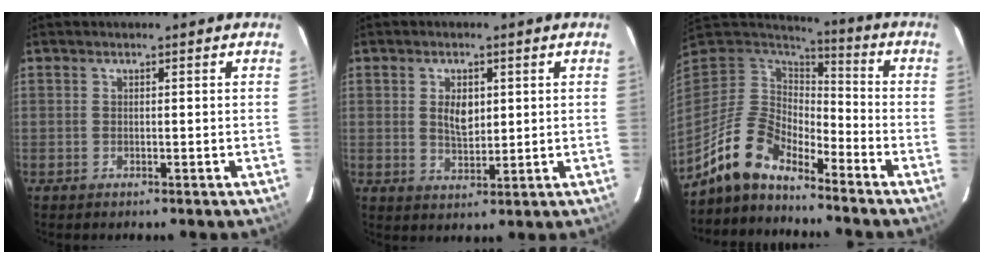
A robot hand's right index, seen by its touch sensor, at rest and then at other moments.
{"total": 4.7, "force": [1.0, 2.7, 3.6], "torque": [-0.063, 0.001, 0.021]}
{"total": 12.3, "force": [-9.8, 4.7, 5.6], "torque": [-0.119, 0.005, -0.192]}